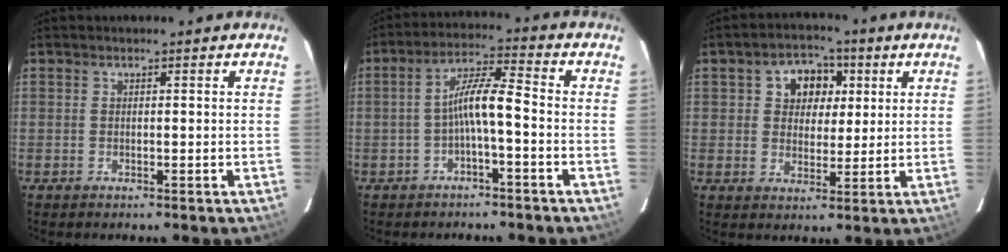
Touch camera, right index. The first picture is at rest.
{"total": 6.2, "force": [-2.2, 0.7, 5.7], "torque": [-0.121, 0.016, -0.038]}
{"total": 7.7, "force": [2.4, 6.3, 3.8], "torque": [-0.064, 0.021, 0.039]}